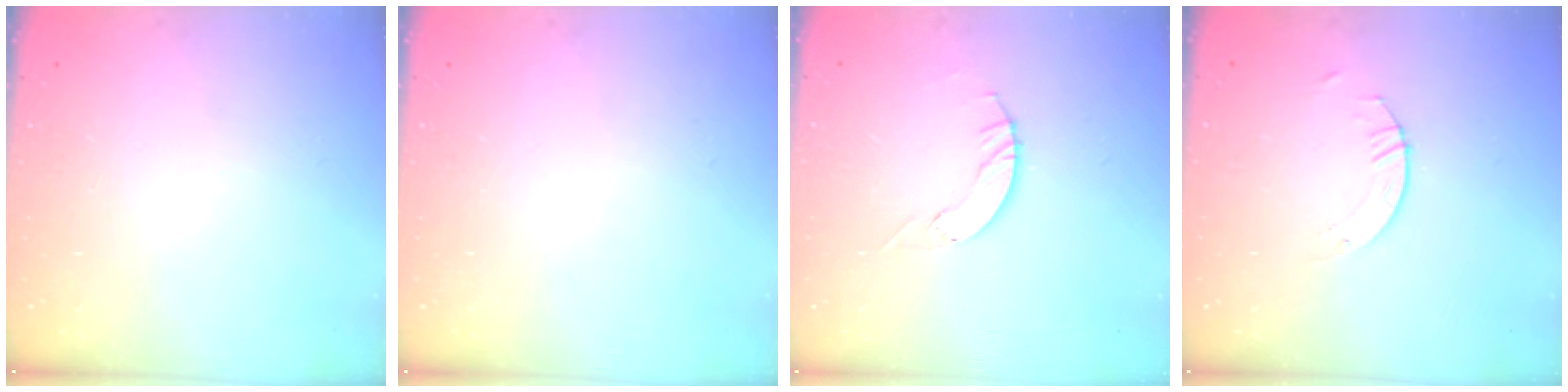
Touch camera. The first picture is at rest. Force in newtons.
{"total": 0.0}
{"total": 4.0, "press": 4.0, "slide": 0.4}
{"total": 2.6, "press": 2.6, "slide": 0.2}